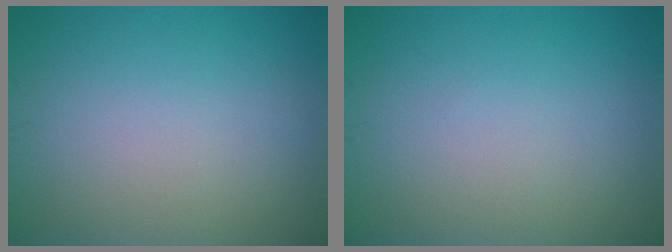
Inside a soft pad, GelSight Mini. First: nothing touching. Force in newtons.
{"total": 0.0}